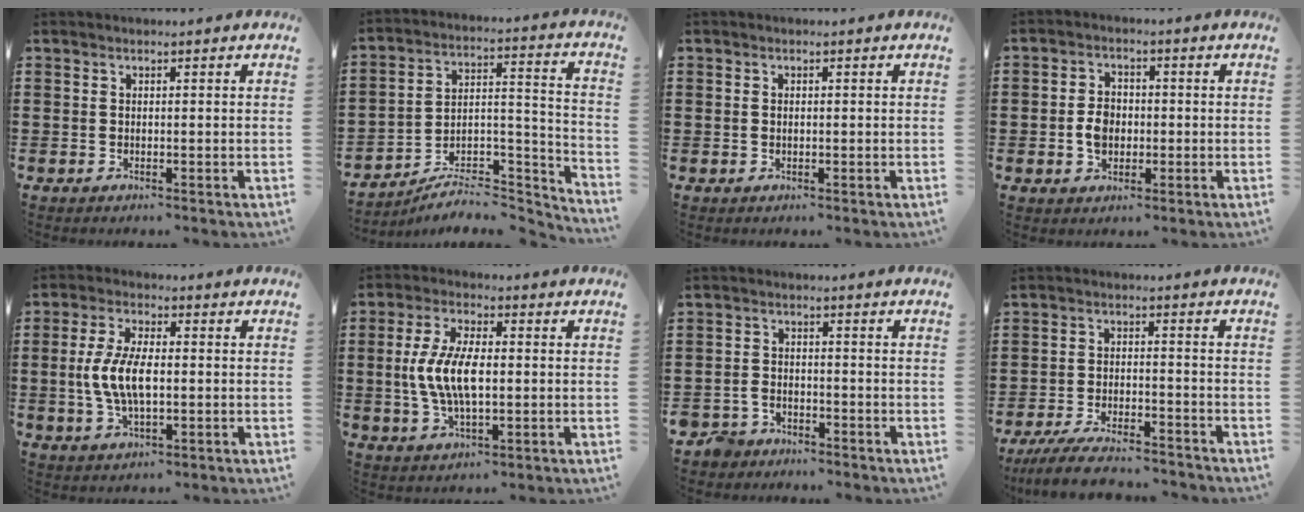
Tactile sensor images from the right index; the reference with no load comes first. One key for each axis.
{"total": 5.9, "fx": -5.2, "fy": 2.0, "fz": 1.9, "tx": -0.024, "ty": 0.003, "tz": -0.100}
{"total": 0.6, "fx": 0.0, "fy": 0.3, "fz": 0.5, "tx": -0.011, "ty": 0.001, "tz": 0.000}
{"total": 4.3, "fx": -0.6, "fy": 3.1, "fz": 2.9, "tx": -0.058, "ty": 0.000, "tz": -0.016}
{"total": 7.5, "fx": -0.5, "fy": 3.2, "fz": 6.7, "tx": -0.156, "ty": -0.005, "tz": -0.017}
{"total": 8.7, "fx": -0.2, "fy": 3.8, "fz": 7.8, "tx": -0.175, "ty": -0.001, "tz": -0.011}
{"total": 3.4, "fx": -3.2, "fy": 1.2, "fz": 0.1, "tx": -0.021, "ty": 0.001, "tz": -0.072}
{"total": 5.7, "fx": -5.3, "fy": 0.3, "fz": 2.1, "tx": -0.046, "ty": -0.005, "tz": -0.102}